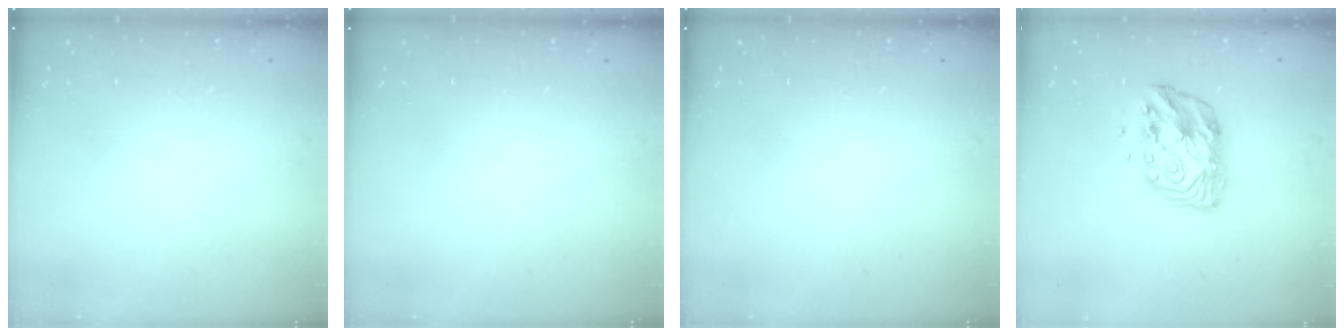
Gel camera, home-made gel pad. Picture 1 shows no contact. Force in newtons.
{"total": 0.0}
{"total": 0.0}
{"total": 11.2, "press": 11.2, "slide": 0.9}